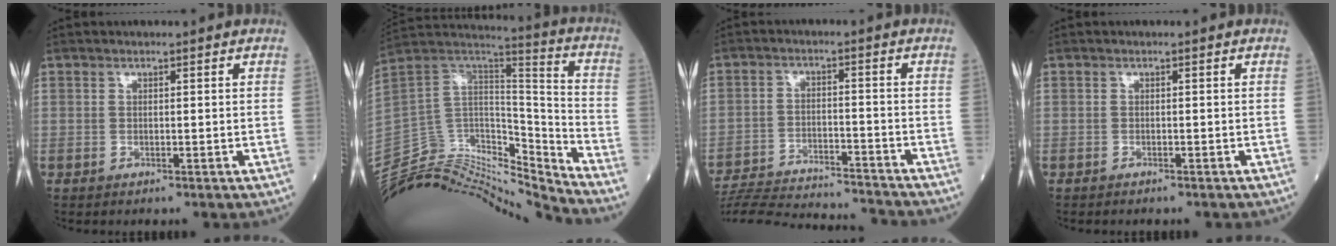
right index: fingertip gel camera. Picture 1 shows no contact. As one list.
[{"total": 26.4, "force": [-25.4, 3.9, 6.3], "torque": [-0.154, 0.029, -0.417]}, {"total": 19.5, "force": [-18.7, 1.4, 5.4], "torque": [-0.120, -0.018, -0.278]}, {"total": 1.9, "force": [-1.7, 0.4, 0.7], "torque": [-0.014, -0.003, -0.018]}]